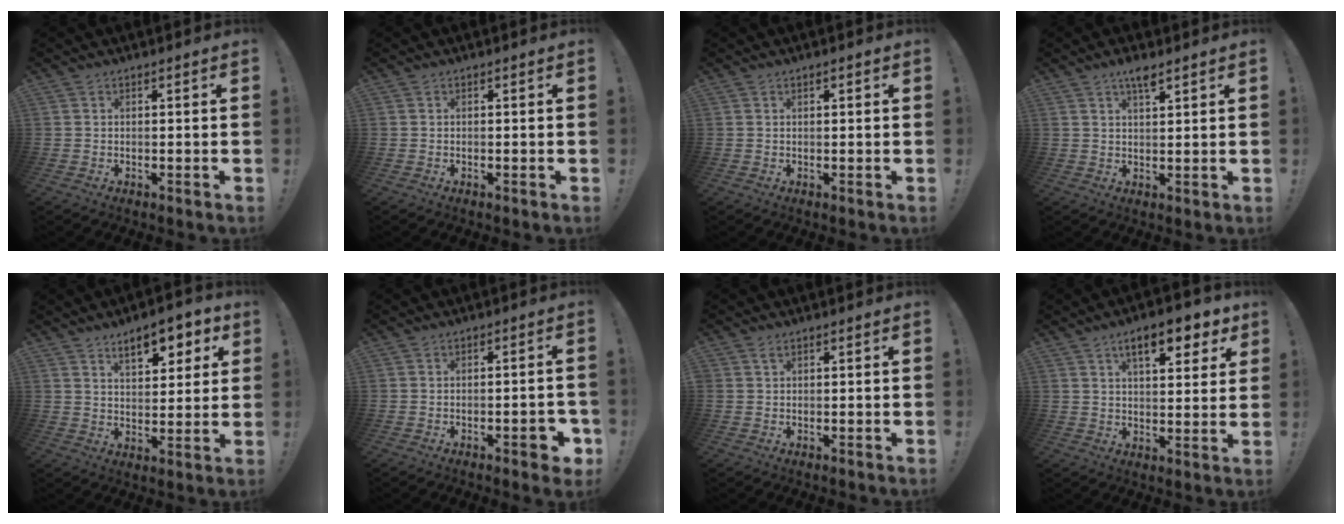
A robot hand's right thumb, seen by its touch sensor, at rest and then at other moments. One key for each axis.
{"total": 0.0}
{"total": 0.6, "fx": 0.3, "fy": 0.4, "fz": 0.4, "tx": -0.006, "ty": 0.001, "tz": 0.005}
{"total": 4.1, "fx": 2.8, "fy": 0.8, "fz": 2.9, "tx": -0.043, "ty": -0.015, "tz": 0.043}
{"total": 10.2, "fx": 5.9, "fy": 4.4, "fz": 7.1, "tx": -0.102, "ty": -0.024, "tz": 0.100}
{"total": 5.3, "fx": -2.7, "fy": 1.9, "fz": 4.2, "tx": -0.045, "ty": 0.009, "tz": -0.042}
{"total": 0.9, "fx": 0.6, "fy": 0.4, "fz": 0.6, "tx": -0.007, "ty": -0.002, "tz": 0.011}
{"total": 11.1, "fx": 6.0, "fy": 4.1, "fz": 8.4, "tx": -0.121, "ty": -0.022, "tz": 0.098}